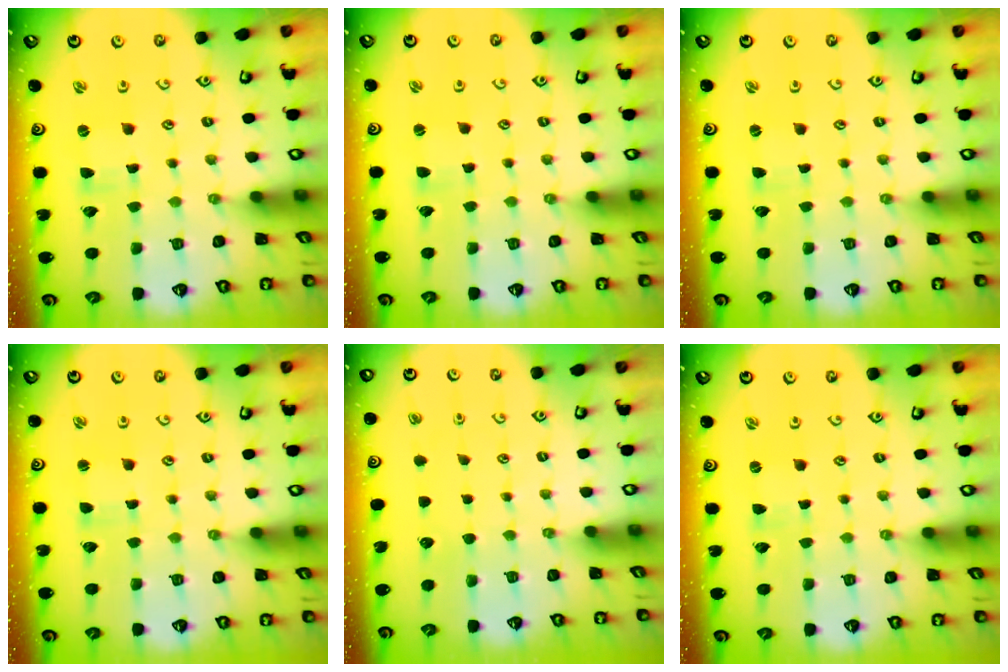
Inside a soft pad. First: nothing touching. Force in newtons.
{"total": 1.8, "press": 1.8, "slide": 0.3}
{"total": 0.7, "press": 0.6, "slide": 0.1}
{"total": 1.6, "press": 1.6, "slide": 0.3}
{"total": 0.0}
{"total": 0.0}